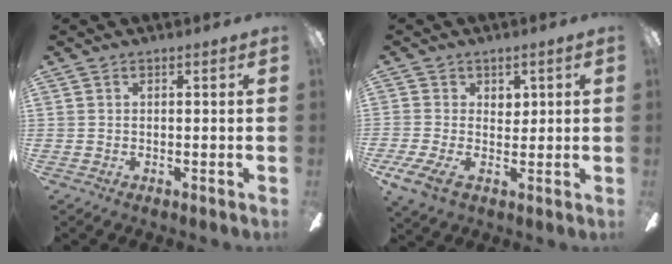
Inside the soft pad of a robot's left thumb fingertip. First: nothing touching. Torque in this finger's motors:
{"motor_torque": [0.19, 0.42, 0.51, -0.42, 0.11]}